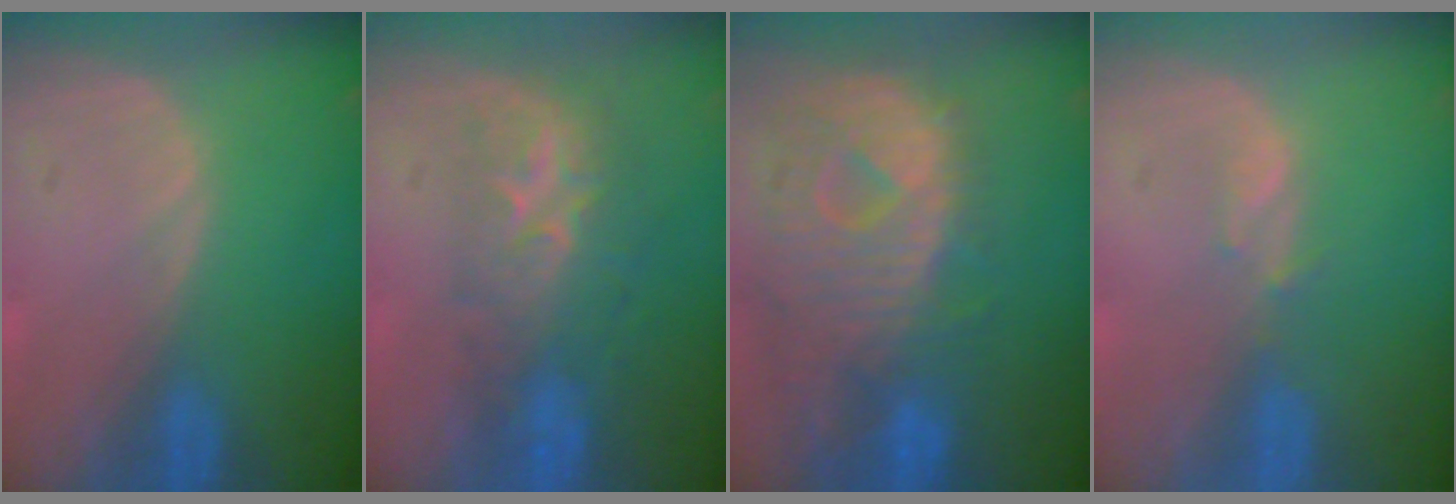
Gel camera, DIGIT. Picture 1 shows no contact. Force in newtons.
{"total": 8.2, "press": 7.4, "slide": 3.7}
{"total": 12.1, "press": 10.5, "slide": 6.1}
{"total": 1.1, "press": 1.1, "slide": 0.2}